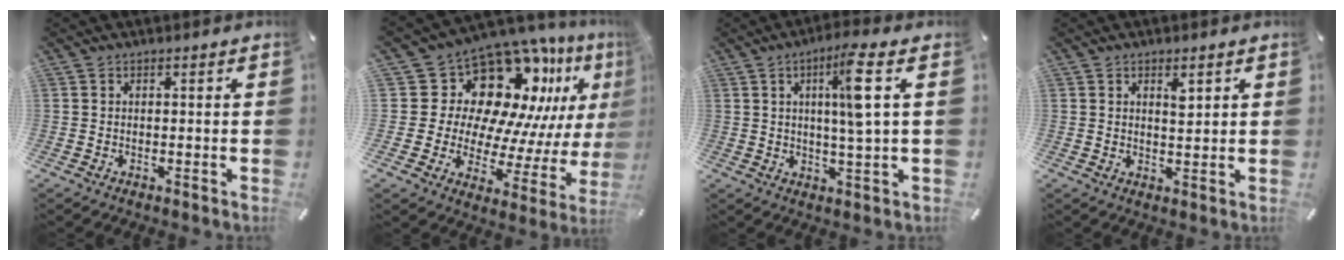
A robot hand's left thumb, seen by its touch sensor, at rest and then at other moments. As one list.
[{"total": 18.9, "force": [11.8, 11.4, 9.5], "torque": [-0.163, -0.123, 0.215]}, {"total": 9.3, "force": [2.8, 0.6, 8.8], "torque": [-0.150, -0.004, 0.036]}, {"total": 2.8, "force": [1.5, 1.0, 2.1], "torque": [-0.021, -0.008, 0.020]}]